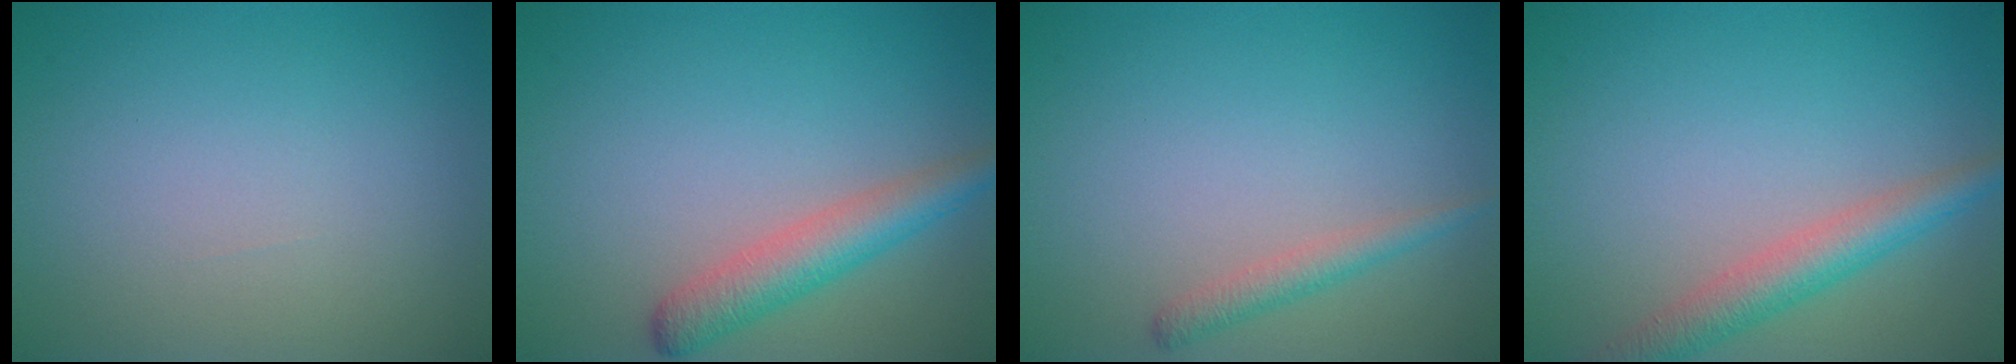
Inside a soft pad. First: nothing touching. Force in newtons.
{"total": 3.8, "press": 3.8, "slide": 0.2}
{"total": 1.7, "press": 1.7, "slide": 0.1}
{"total": 3.8, "press": 3.8, "slide": 0.1}